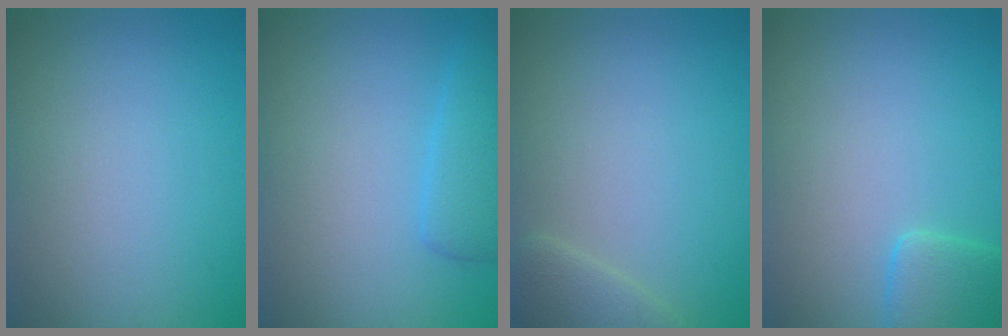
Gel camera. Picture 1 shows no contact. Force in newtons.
{"total": 2.6, "press": 2.6, "slide": 0.2}
{"total": 2.2, "press": 2.2, "slide": 0.2}
{"total": 2.8, "press": 2.8, "slide": 0.2}